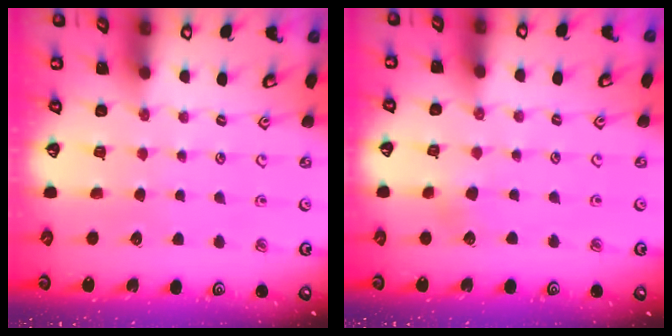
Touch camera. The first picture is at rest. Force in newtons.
{"total": 3.6, "press": 3.6, "slide": 0.3}